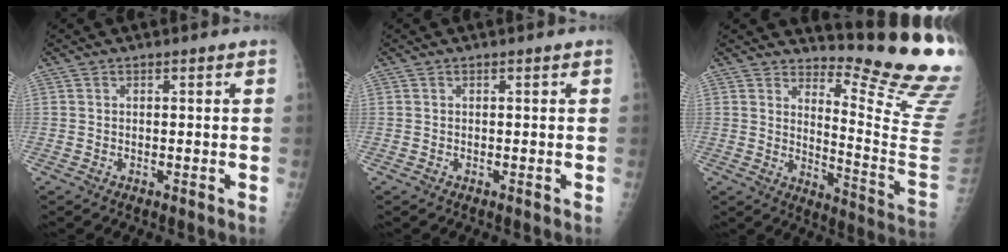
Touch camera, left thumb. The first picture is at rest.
{"total": 0.0}
{"total": 17.7, "force": [16.2, 1.1, 7.1], "torque": [-0.076, -0.222, 0.189]}